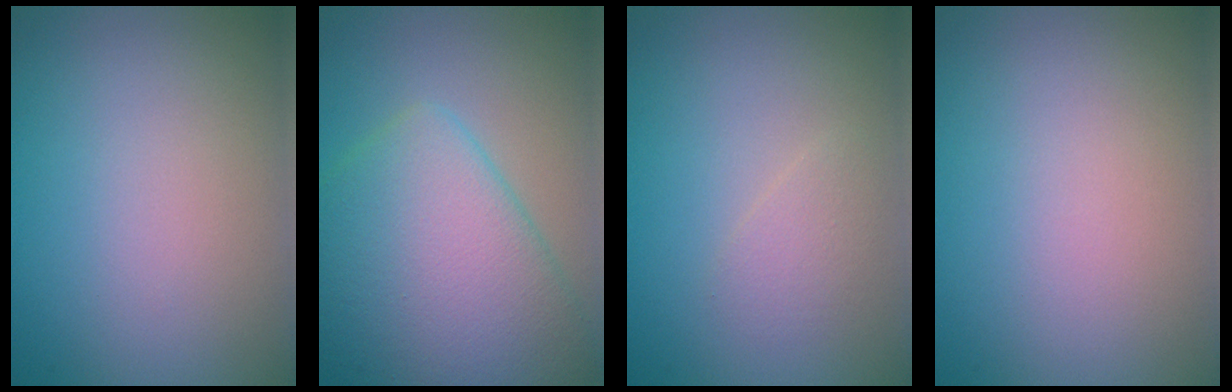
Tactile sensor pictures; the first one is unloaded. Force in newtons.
{"total": 9.1, "press": 9.1, "slide": 0.1}
{"total": 1.4, "press": 1.4, "slide": 0.0}
{"total": 0.0}